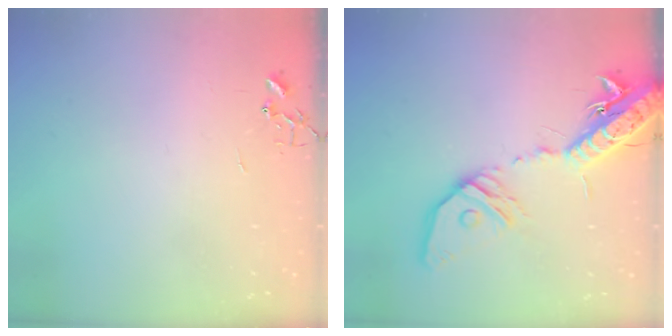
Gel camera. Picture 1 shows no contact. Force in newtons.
{"total": 22.2, "press": 21.7, "slide": 4.7}